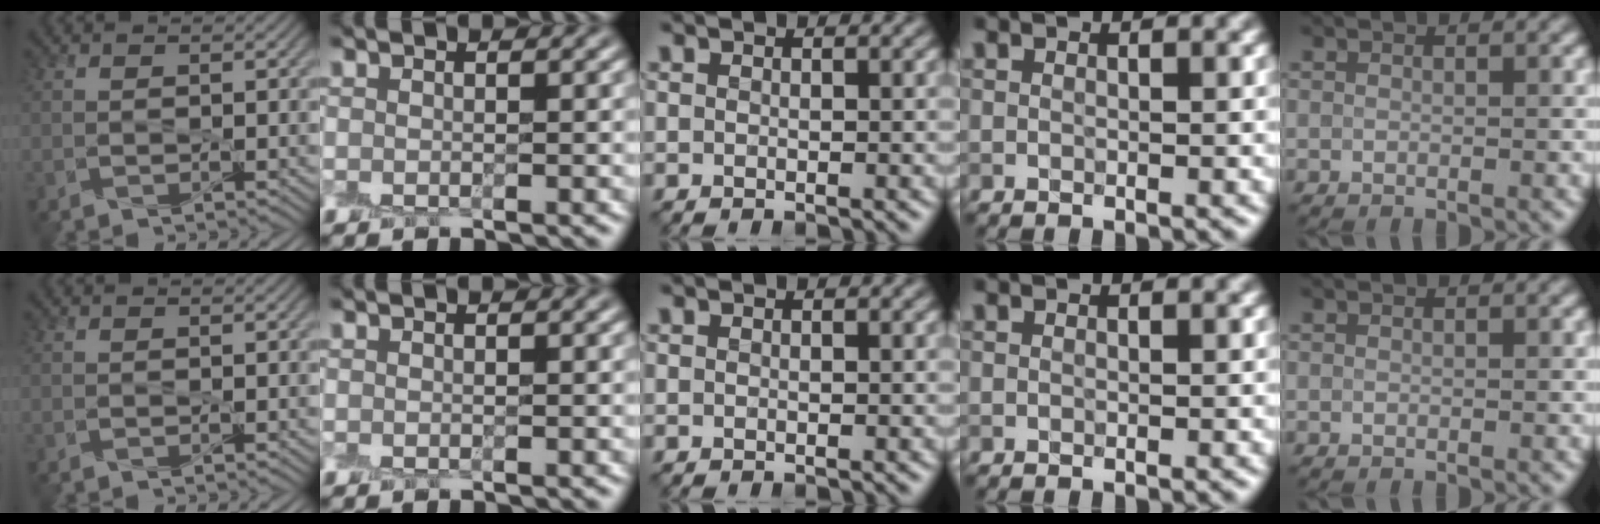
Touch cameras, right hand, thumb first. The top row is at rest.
{}